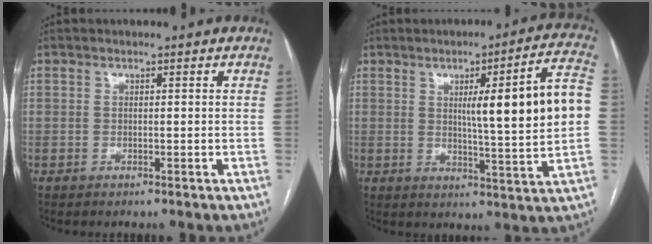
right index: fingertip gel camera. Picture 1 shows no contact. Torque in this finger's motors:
{"motor_torque": [1.20, 0.83, 0.34, 0.10]}